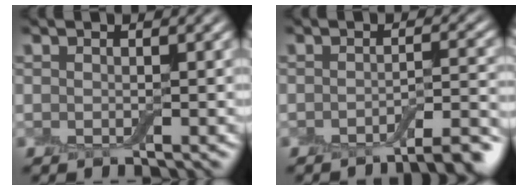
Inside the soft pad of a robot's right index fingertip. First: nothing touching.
{"total": 4.1, "force": [-3.0, 0.9, 2.6], "torque": [-0.028, 0.008, -0.047]}